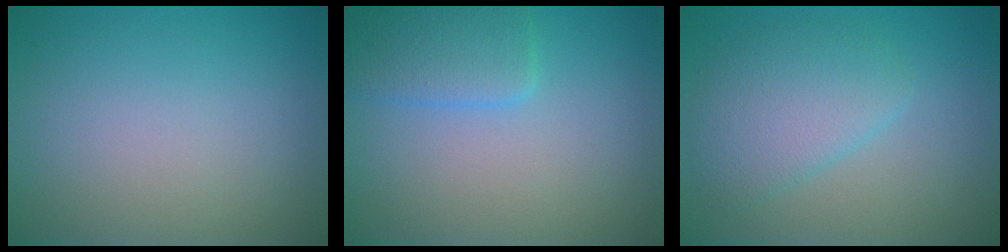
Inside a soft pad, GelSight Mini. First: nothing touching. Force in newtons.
{"total": 3.2, "press": 3.2, "slide": 0.0}
{"total": 4.0, "press": 4.0, "slide": 0.2}